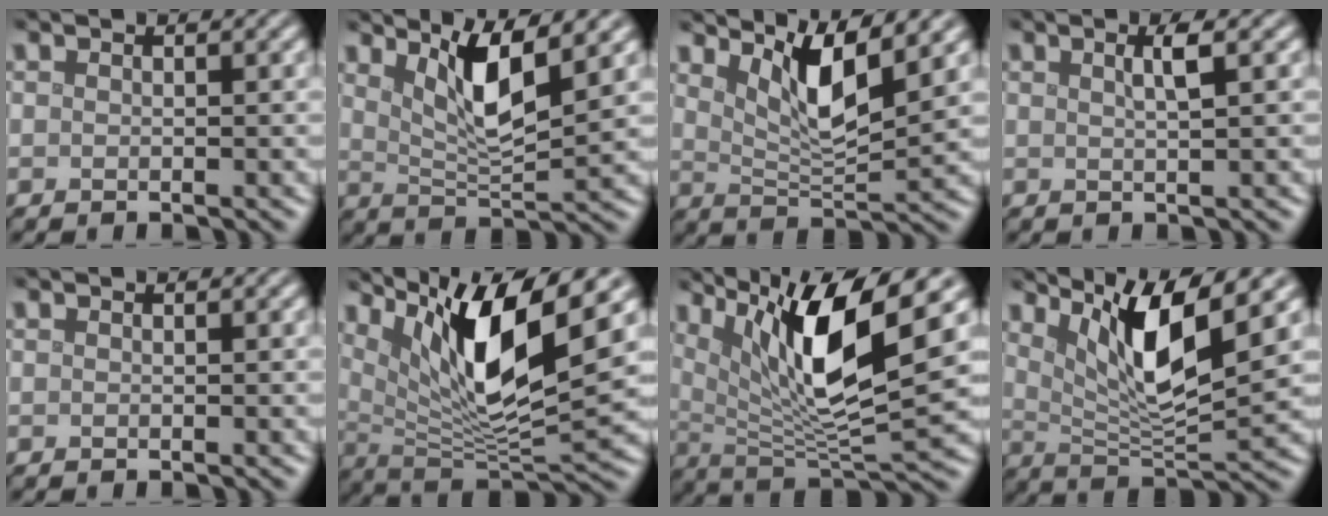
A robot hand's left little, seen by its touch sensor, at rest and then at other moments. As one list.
[{"total": 5.3, "force": [2.7, 1.0, 4.4], "torque": [-0.081, -0.009, 0.052]}, {"total": 5.4, "force": [3.0, 1.2, 4.3], "torque": [-0.079, -0.010, 0.056]}, {"total": 2.0, "force": [0.7, 0.5, 1.8], "torque": [-0.028, 0.004, 0.007]}, {"total": 0.0}, {"total": 11.5, "force": [4.9, 2.8, 10.1], "torque": [-0.171, -0.005, 0.094]}, {"total": 11.3, "force": [4.7, 2.6, 10.0], "torque": [-0.167, -0.007, 0.091]}, {"total": 7.9, "force": [3.8, 1.7, 6.6], "torque": [-0.112, -0.008, 0.071]}]